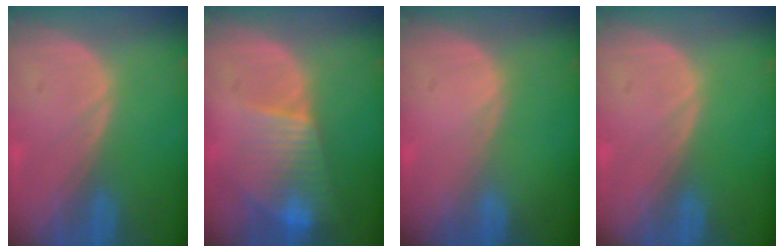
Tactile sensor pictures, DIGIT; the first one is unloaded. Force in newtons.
{"total": 8.0, "press": 6.9, "slide": 4.1}
{"total": 0.0}
{"total": 0.0}